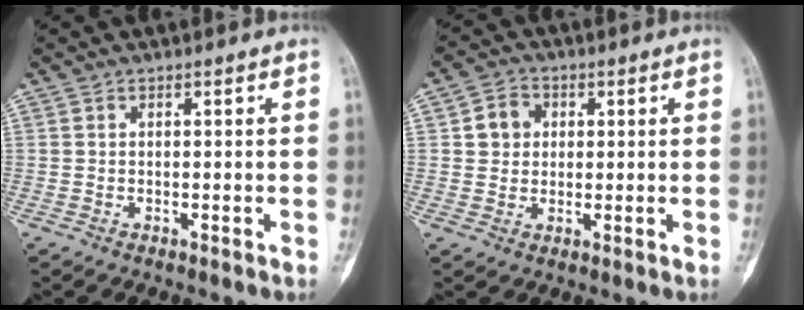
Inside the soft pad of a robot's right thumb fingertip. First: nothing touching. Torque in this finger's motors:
{"motor_torque": [-0.04, 0.05, 0.02, 0.03, 0.01]}